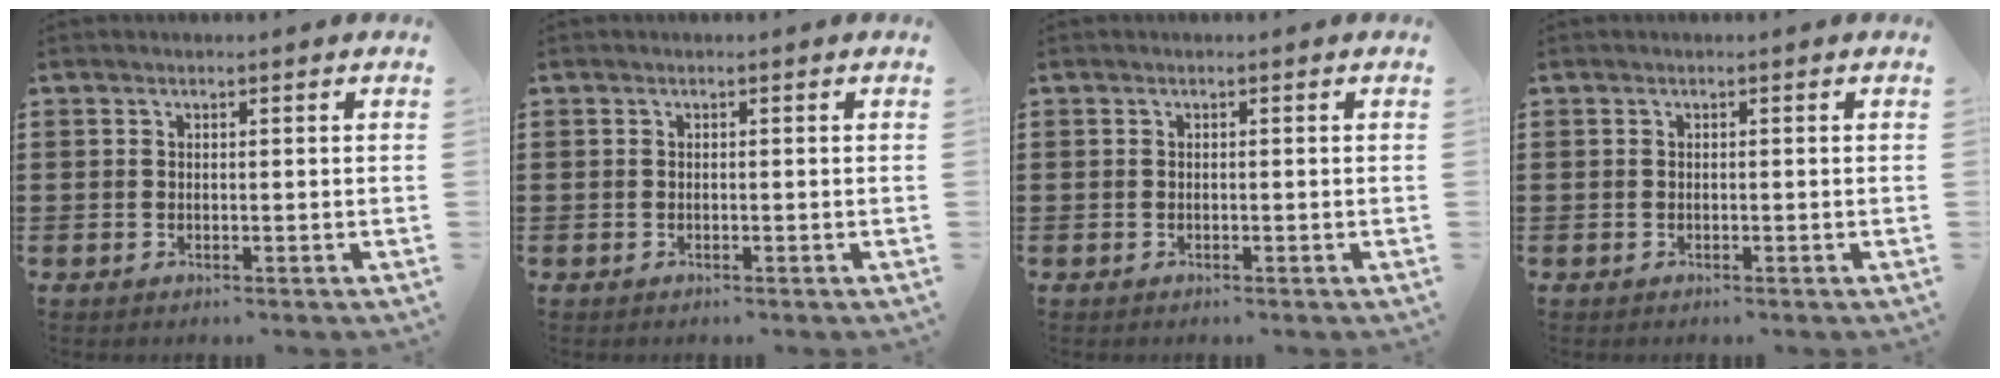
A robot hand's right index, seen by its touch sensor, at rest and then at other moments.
{"total": 0.0}
{"total": 0.0}
{"total": 0.0}